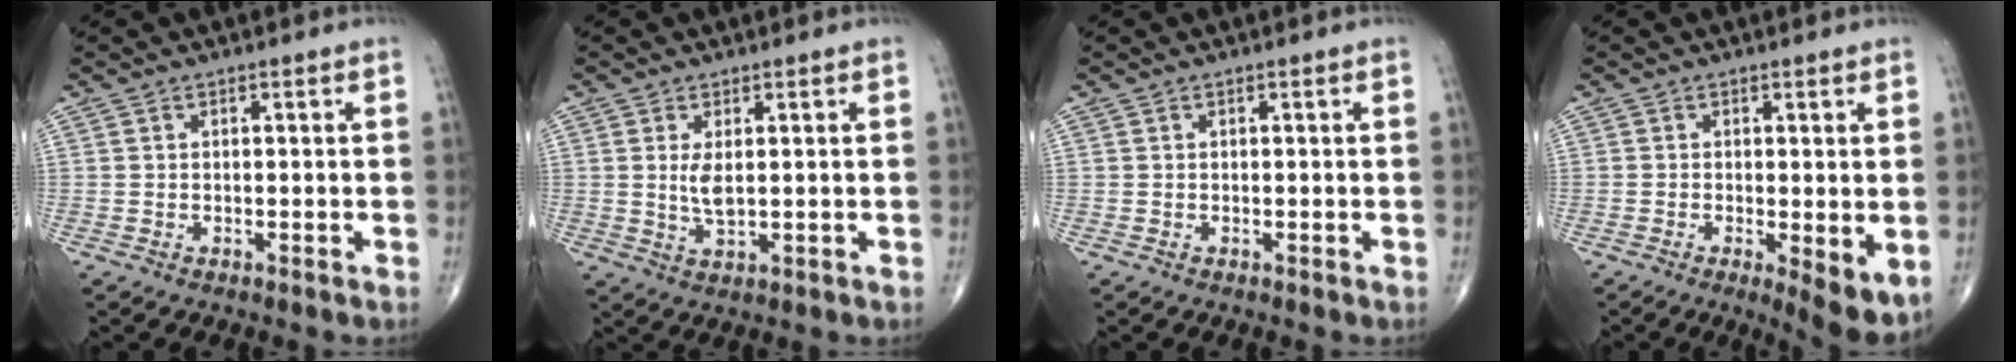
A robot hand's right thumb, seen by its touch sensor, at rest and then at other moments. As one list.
[{"total": 3.5, "force": [0.7, 1.3, 3.2], "torque": [-0.063, -0.012, 0.020]}, {"total": 0.0}, {"total": 6.1, "force": [-1.1, 1.8, 5.7], "torque": [-0.083, -0.019, -0.016]}]